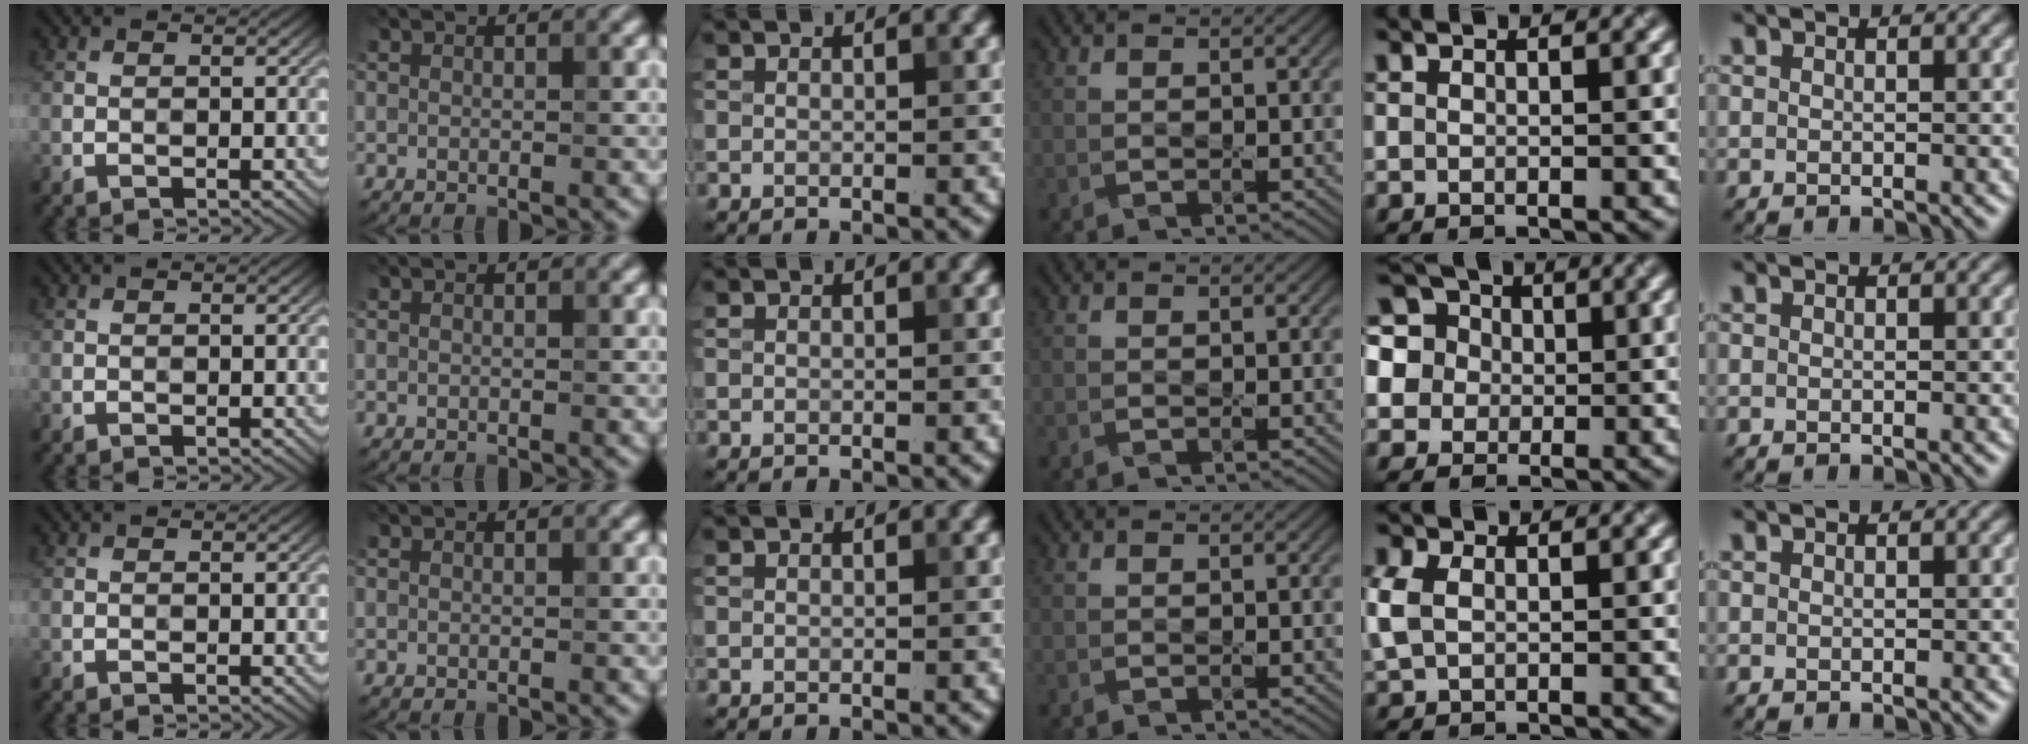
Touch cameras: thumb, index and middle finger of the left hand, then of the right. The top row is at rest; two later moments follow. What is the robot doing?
{"motion": "press", "object": "toy piano key"}